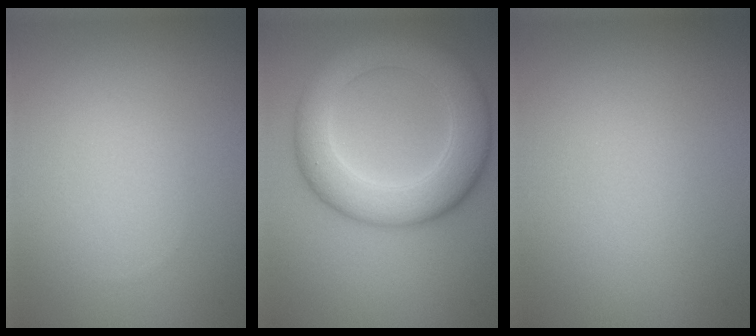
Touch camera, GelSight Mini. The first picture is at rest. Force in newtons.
{"total": 8.3, "press": 8.3, "slide": 0.2}
{"total": 0.0}